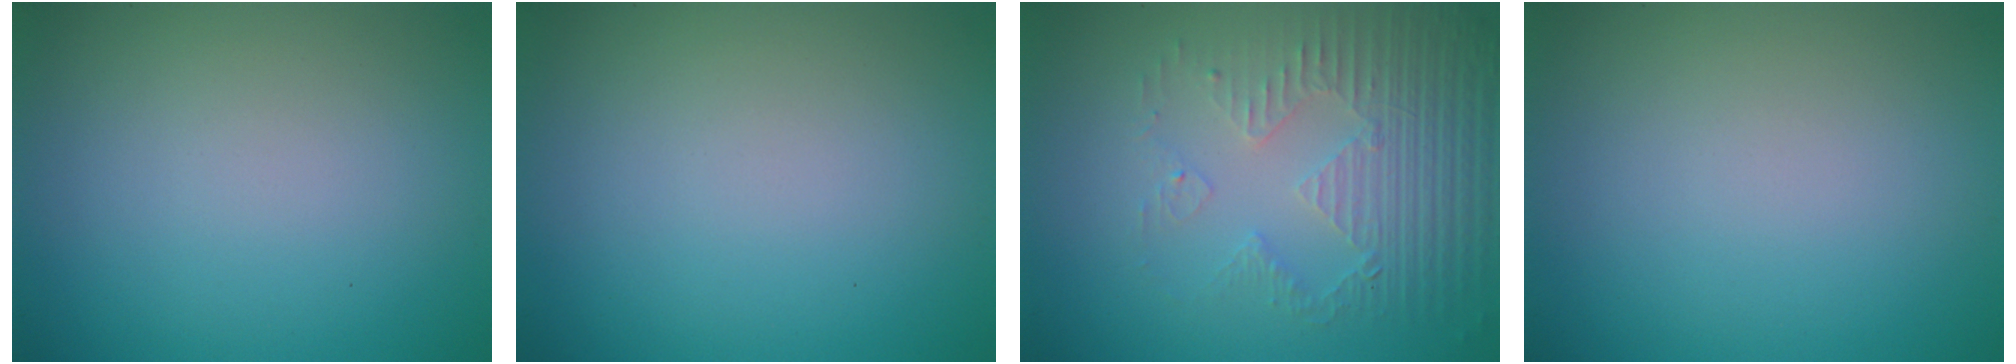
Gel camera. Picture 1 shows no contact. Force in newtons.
{"total": 0.0}
{"total": 5.2, "press": 3.3, "slide": 3.9}
{"total": 0.0}